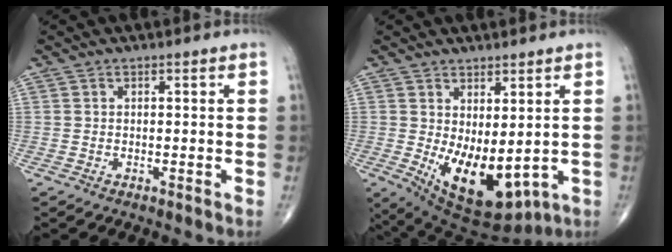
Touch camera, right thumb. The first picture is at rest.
{"total": 12.4, "force": [-0.9, 6.0, 10.8], "torque": [-0.164, -0.023, 0.014]}